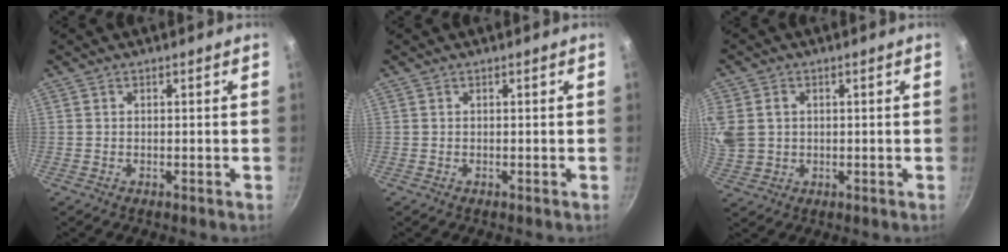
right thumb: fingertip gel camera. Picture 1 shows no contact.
{"total": 0.0}
{"total": 10.8, "force": [1.7, 9.0, 5.7], "torque": [-0.137, 0.010, 0.040]}